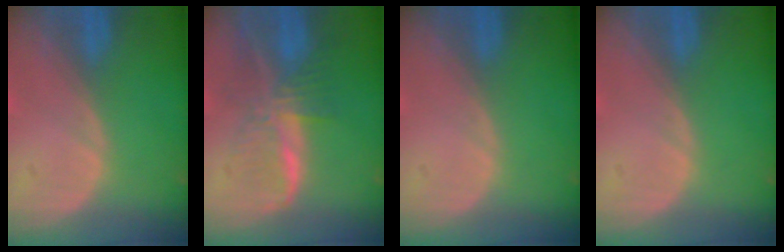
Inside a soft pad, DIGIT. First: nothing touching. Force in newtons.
{"total": 8.2, "press": 6.9, "slide": 4.4}
{"total": 0.0}
{"total": 0.0}